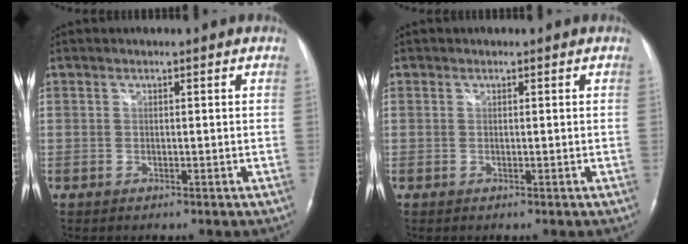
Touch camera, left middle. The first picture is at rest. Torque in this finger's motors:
{"motor_torque": [-0.09, 0.10, -0.13, -0.01]}